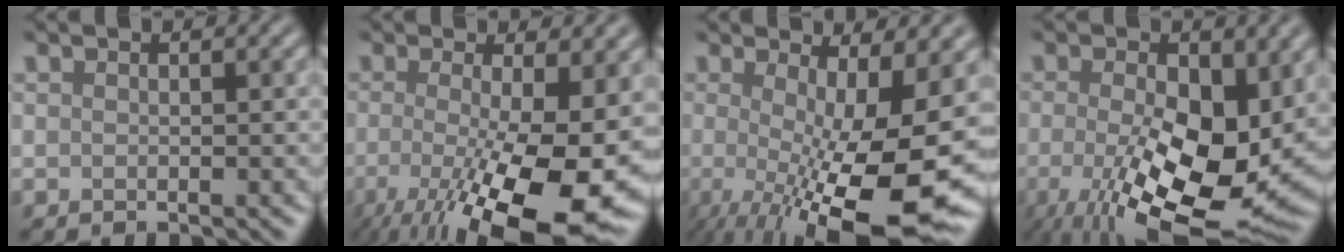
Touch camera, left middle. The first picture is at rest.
{"total": 14.5, "force": [-3.7, 4.1, 13.4], "torque": [-0.180, -0.021, -0.044]}
{"total": 13.6, "force": [-2.6, 3.8, 12.8], "torque": [-0.182, -0.019, -0.027]}
{"total": 13.3, "force": [-2.3, 5.5, 11.8], "torque": [-0.199, -0.017, -0.027]}